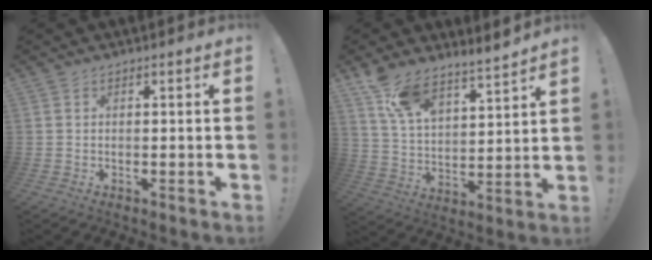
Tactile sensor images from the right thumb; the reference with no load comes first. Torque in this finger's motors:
{"motor_torque": [1.26, 1.35, 0.27, 0.27, 0.06]}